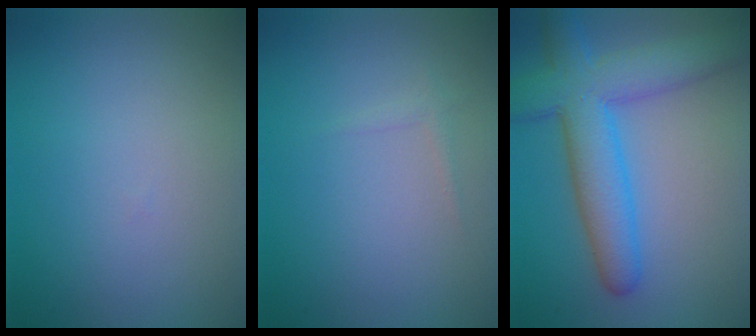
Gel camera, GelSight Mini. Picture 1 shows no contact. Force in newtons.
{"total": 0.7, "press": 0.7, "slide": 0.0}
{"total": 7.5, "press": 7.5, "slide": 0.3}